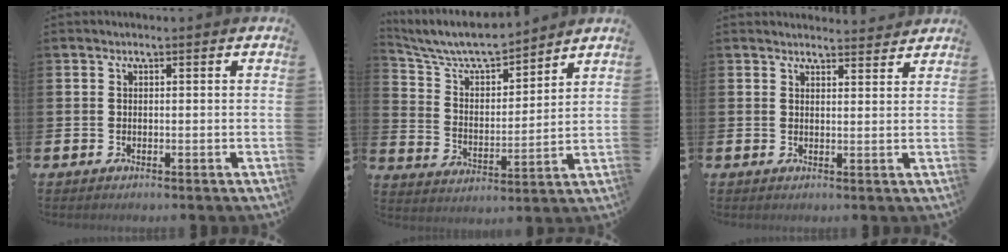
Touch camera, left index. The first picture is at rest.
{"total": 8.1, "force": [7.6, 1.4, 2.5], "torque": [-0.084, -0.051, 0.132]}
{"total": 2.5, "force": [2.5, 0.3, -0.1], "torque": [0.007, -0.020, 0.042]}